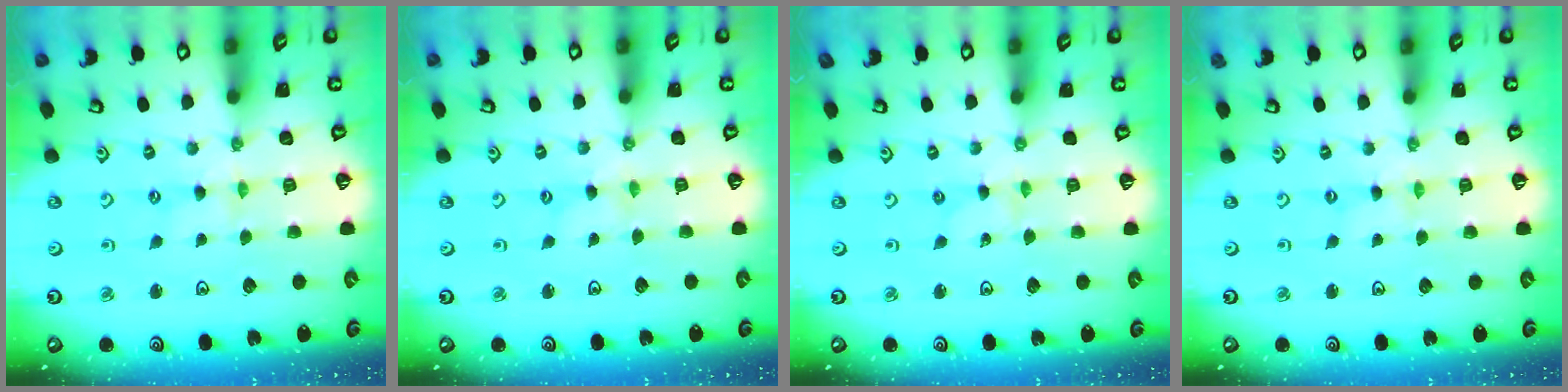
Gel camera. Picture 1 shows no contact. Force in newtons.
{"total": 0.7, "press": 0.7, "slide": 0.2}
{"total": 0.0}
{"total": 0.0}